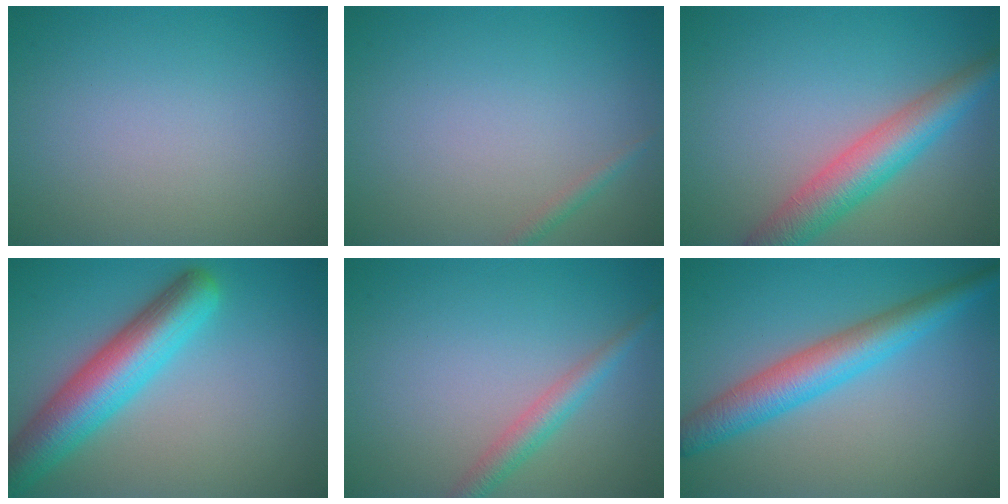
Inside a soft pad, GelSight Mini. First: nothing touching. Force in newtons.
{"total": 0.9, "press": 0.9, "slide": 0.0}
{"total": 5.6, "press": 5.6, "slide": 0.3}
{"total": 7.6, "press": 7.6, "slide": 0.4}
{"total": 2.3, "press": 2.3, "slide": 0.1}
{"total": 5.5, "press": 5.5, "slide": 0.1}